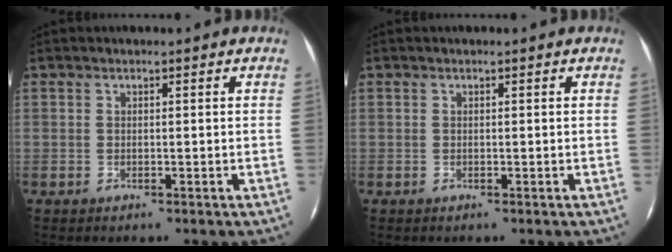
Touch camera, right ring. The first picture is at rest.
{"total": 0.0}